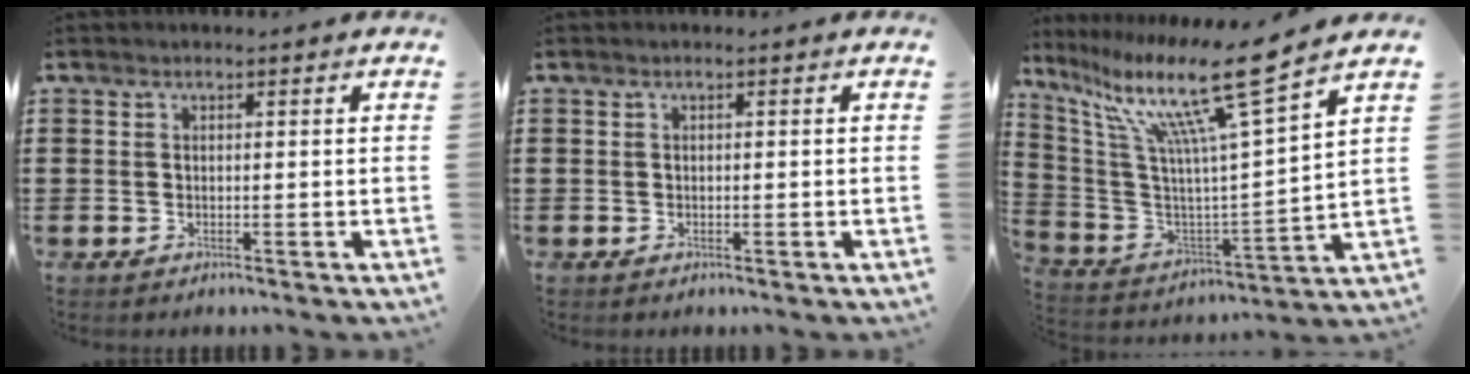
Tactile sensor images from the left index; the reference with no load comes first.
{"total": 0.0}
{"total": 15.7, "force": [10.2, 0.9, 11.9], "torque": [-0.250, -0.057, 0.158]}